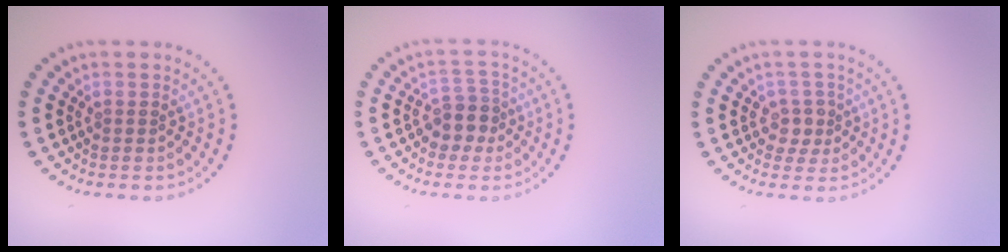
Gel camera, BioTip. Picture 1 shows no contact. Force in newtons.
{"total": 2.6, "press": 2.3, "slide": 1.3}
{"total": 1.9, "press": 1.6, "slide": 1.0}